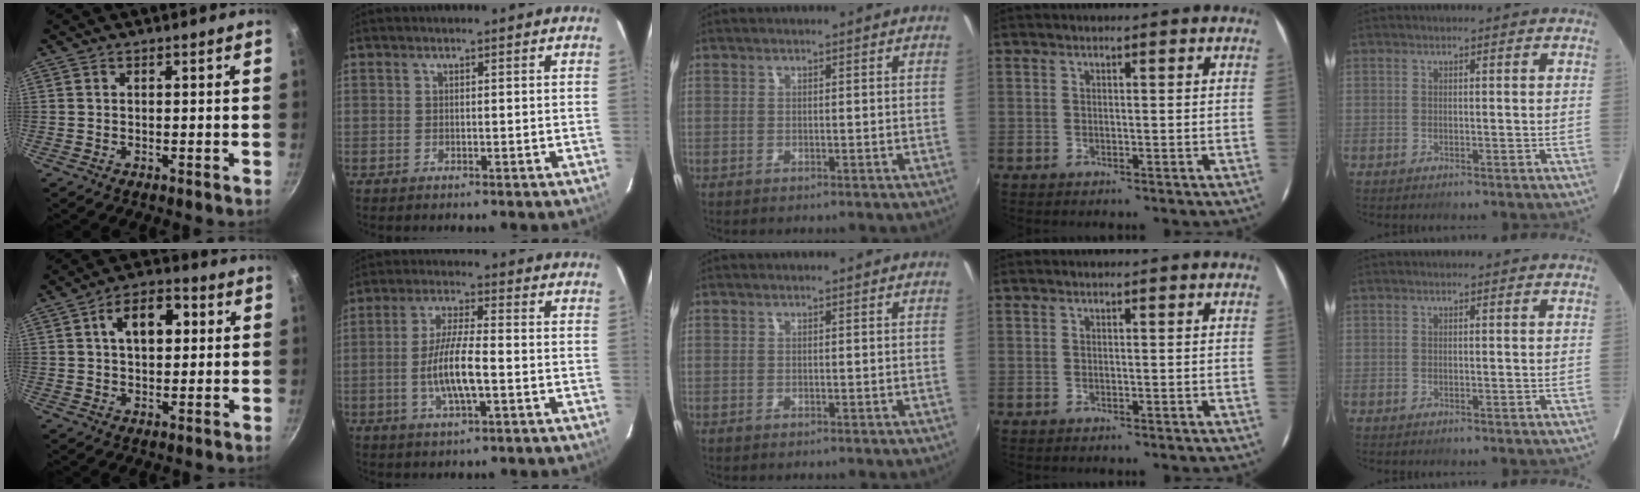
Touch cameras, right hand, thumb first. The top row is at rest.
{"thumb": {"total": 9.5, "force": [2.2, 5.8, 7.2], "torque": [-0.083, 0.012, 0.028]}, "index": {"total": 8.6, "force": [-2.0, 1.7, 8.2], "torque": [-0.162, -0.002, -0.038]}}